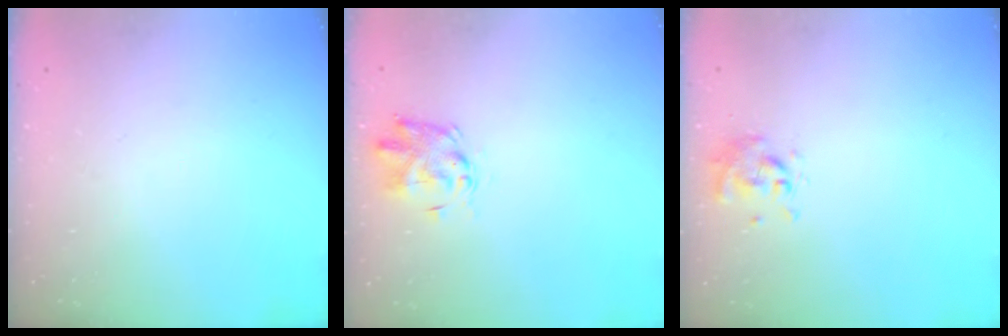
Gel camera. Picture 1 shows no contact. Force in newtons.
{"total": 2.5, "press": 2.4, "slide": 0.7}
{"total": 0.0}